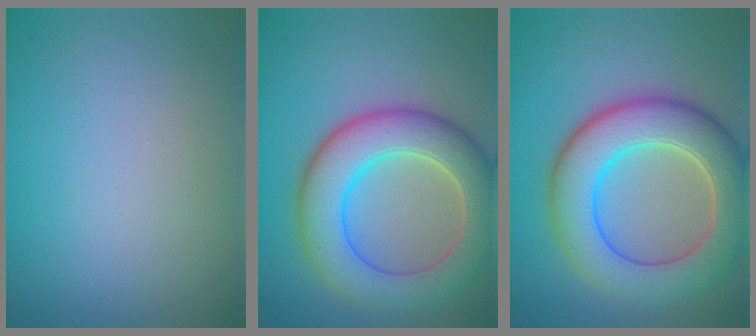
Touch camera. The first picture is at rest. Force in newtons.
{"total": 8.9, "press": 8.8, "slide": 0.7}
{"total": 9.4, "press": 9.3, "slide": 0.8}